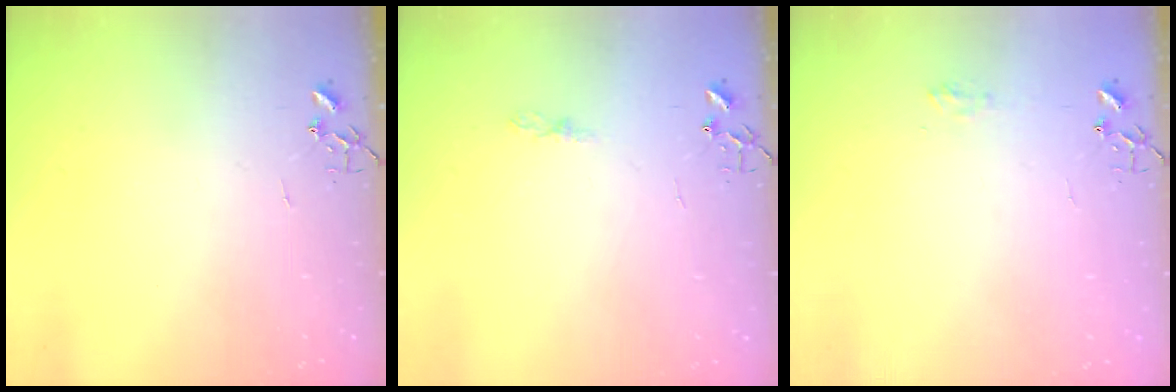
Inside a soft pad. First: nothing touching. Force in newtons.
{"total": 4.0, "press": 4.0, "slide": 0.6}
{"total": 6.9, "press": 6.9, "slide": 0.7}